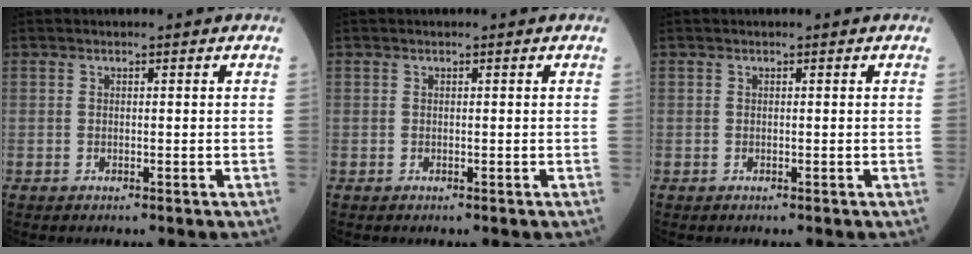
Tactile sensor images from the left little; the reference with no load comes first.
{"total": 0.0}
{"total": 0.0}